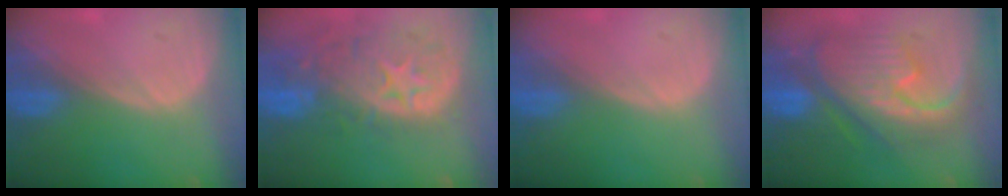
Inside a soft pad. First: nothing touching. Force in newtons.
{"total": 12.3, "press": 10.5, "slide": 6.5}
{"total": 0.0}
{"total": 12.2, "press": 12.1, "slide": 1.4}